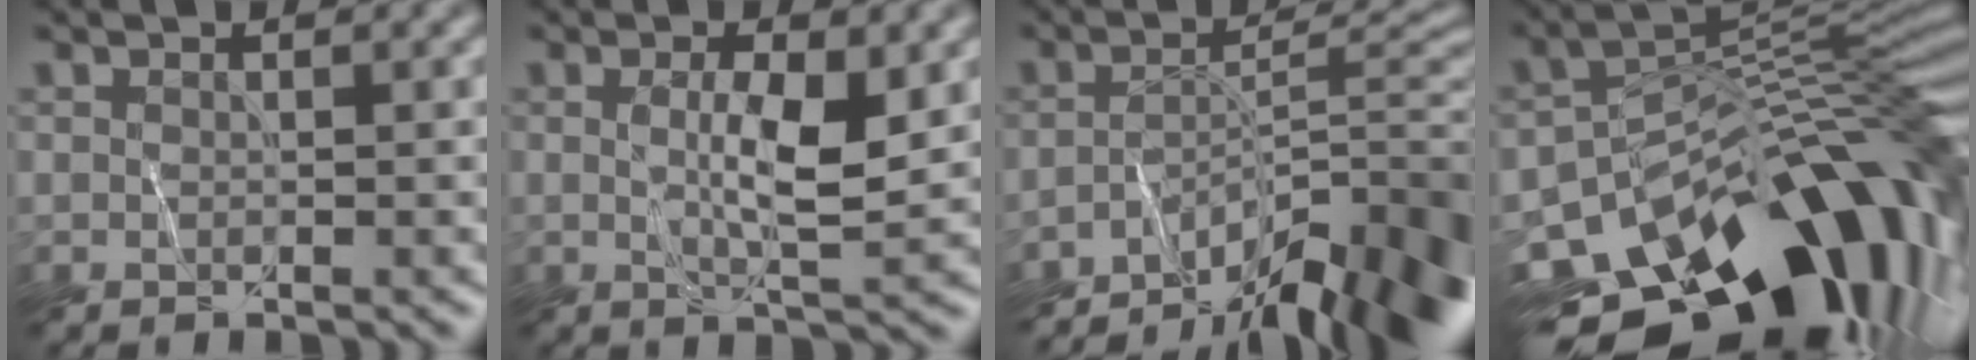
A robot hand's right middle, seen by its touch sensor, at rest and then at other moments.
{"total": 4.0, "force": [0.7, 0.8, 3.9], "torque": [-0.070, 0.000, 0.016]}
{"total": 13.1, "force": [-9.3, 3.4, 8.6], "torque": [-0.123, 0.010, -0.143]}
{"total": 16.9, "force": [-8.3, 8.5, 12.0], "torque": [-0.184, 0.004, -0.139]}